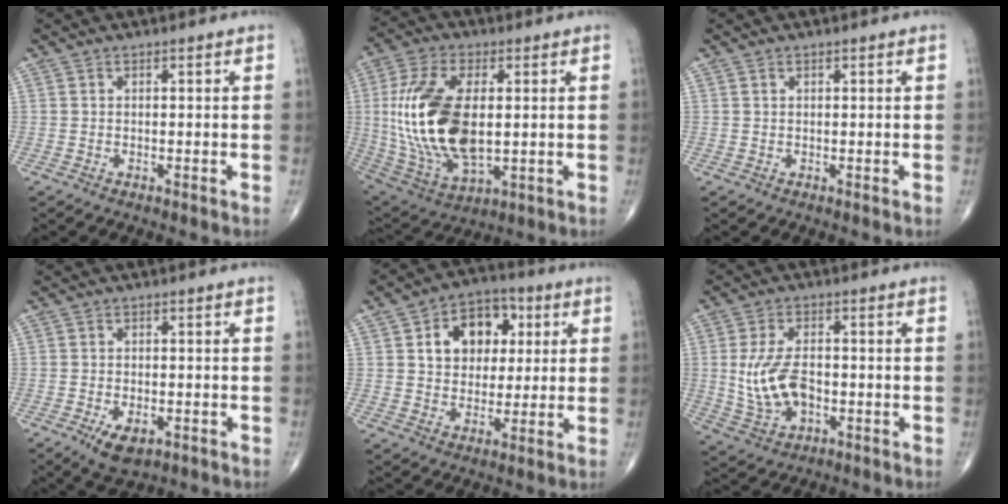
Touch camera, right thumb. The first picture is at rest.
{"total": 21.2, "force": [1.1, 10.7, 18.3], "torque": [-0.385, -0.015, 0.030]}
{"total": 0.0}
{"total": 5.4, "force": [-2.4, 2.8, 3.9], "torque": [-0.064, -0.001, -0.033]}
{"total": 12.2, "force": [3.3, 9.0, 7.5], "torque": [-0.068, 0.004, 0.050]}
{"total": 10.0, "force": [-0.8, 5.8, 8.2], "torque": [-0.156, 0.003, -0.008]}